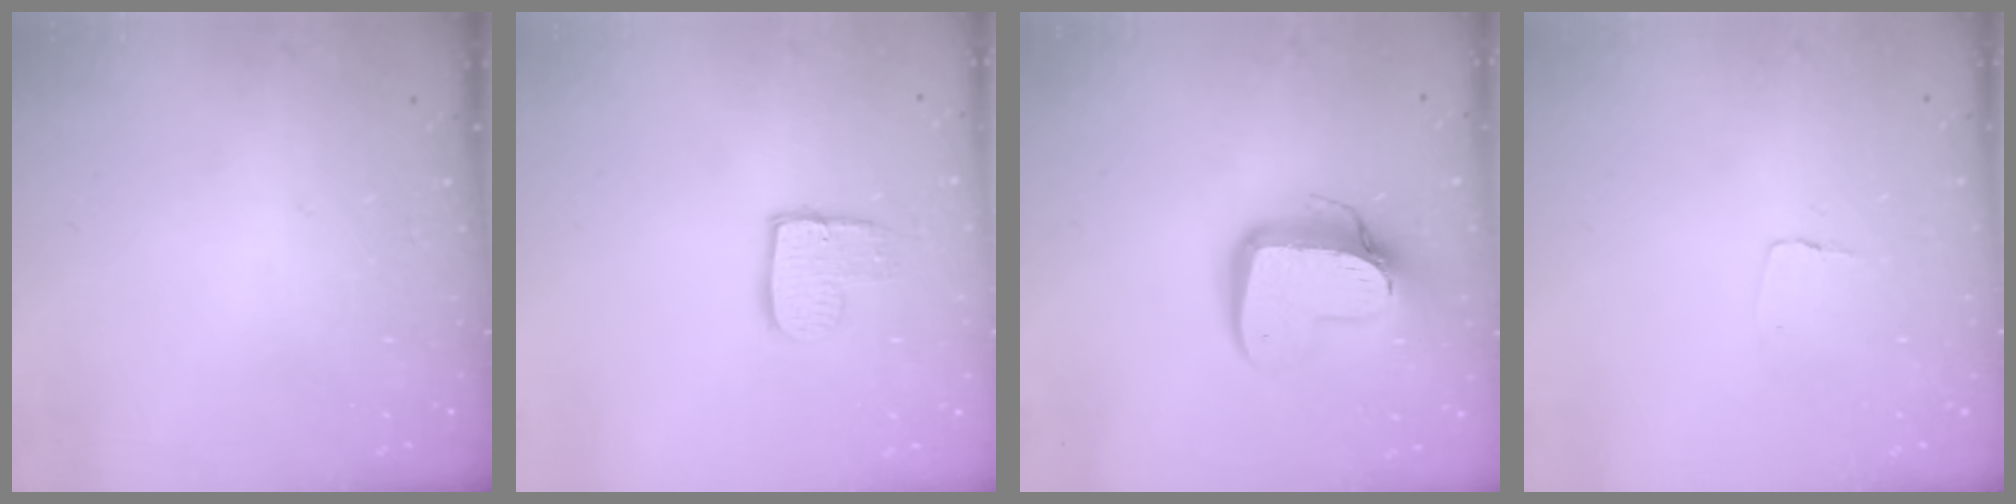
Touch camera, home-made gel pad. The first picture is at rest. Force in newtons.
{"total": 9.0, "press": 9.0, "slide": 0.7}
{"total": 13.7, "press": 13.7, "slide": 1.3}
{"total": 2.6, "press": 2.6, "slide": 0.2}